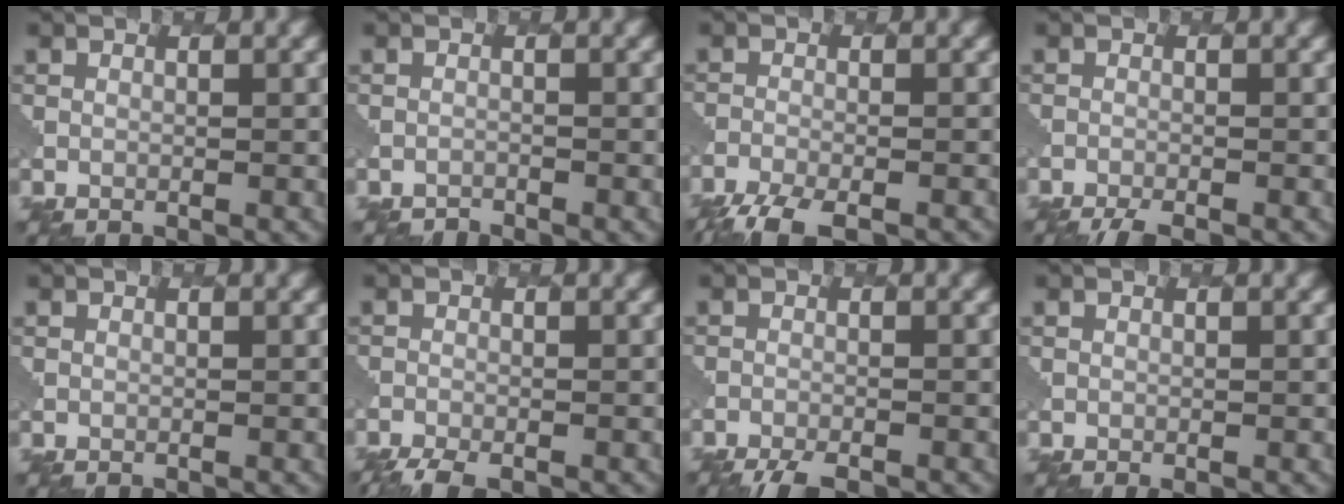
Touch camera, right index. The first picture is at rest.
{"total": 0.9, "force": [-0.7, 0.0, -0.6], "torque": [0.010, 0.000, -0.016]}
{"total": 5.7, "force": [-5.0, 1.1, 2.5], "torque": [-0.048, -0.020, -0.087]}
{"total": 2.4, "force": [-2.2, 0.3, 1.0], "torque": [-0.020, -0.004, -0.041]}
{"total": 0.0}
{"total": 4.2, "force": [-3.7, 0.8, 1.7], "torque": [-0.035, -0.015, -0.066]}
{"total": 3.9, "force": [-3.6, 0.6, 1.4], "torque": [-0.030, -0.012, -0.060]}
{"total": 0.7, "force": [-0.2, 0.2, 0.6], "torque": [-0.006, -0.002, -0.001]}